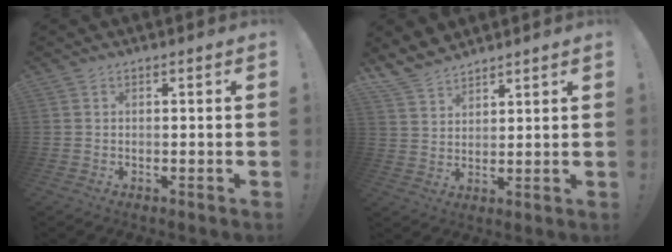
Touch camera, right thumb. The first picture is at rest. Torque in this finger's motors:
{"motor_torque": [0.40, 2.30, 0.25, 0.11, 0.28]}